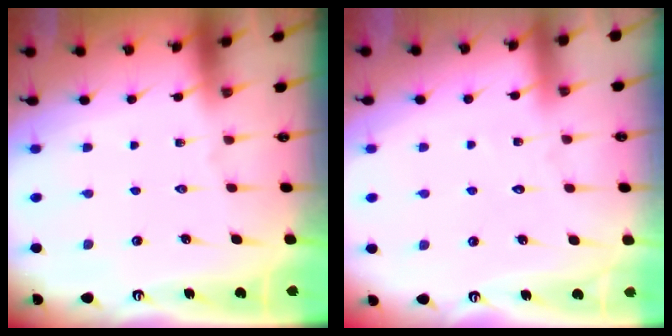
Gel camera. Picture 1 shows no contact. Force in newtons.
{"total": 2.9, "press": 2.9, "slide": 0.3}